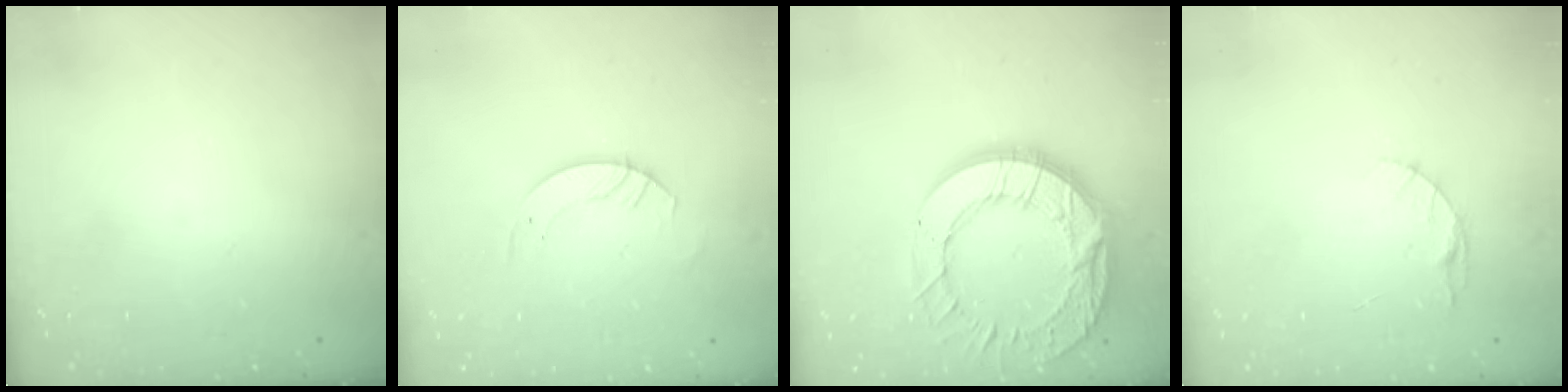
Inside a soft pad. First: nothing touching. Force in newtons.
{"total": 3.3, "press": 3.3, "slide": 0.2}
{"total": 22.1, "press": 22.0, "slide": 2.0}
{"total": 3.3, "press": 3.3, "slide": 0.4}